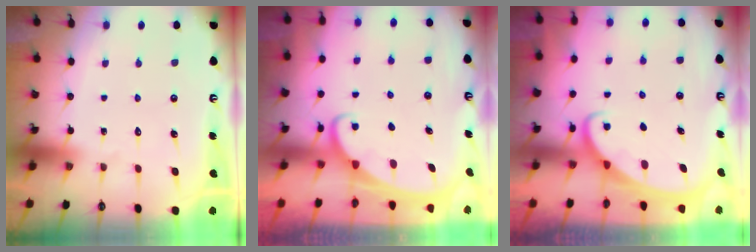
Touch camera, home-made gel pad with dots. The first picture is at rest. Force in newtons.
{"total": 2.0, "press": 2.0, "slide": 0.1}
{"total": 2.2, "press": 2.2, "slide": 0.0}